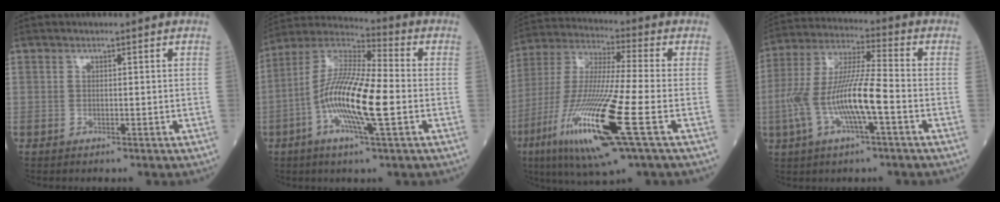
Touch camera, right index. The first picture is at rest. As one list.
[{"total": 14.9, "force": [-3.3, 1.9, 14.5], "torque": [-0.285, -0.001, -0.068]}, {"total": 19.9, "force": [-7.4, 1.2, 18.5], "torque": [-0.406, -0.039, -0.141]}, {"total": 12.9, "force": [-3.4, 1.6, 12.4], "torque": [-0.256, 0.009, -0.065]}]